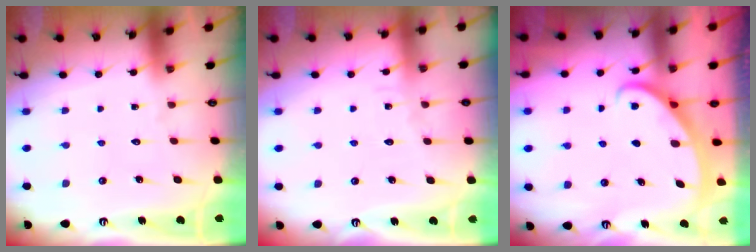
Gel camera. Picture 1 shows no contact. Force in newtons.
{"total": 4.4, "press": 4.4, "slide": 0.5}
{"total": 3.1, "press": 3.1, "slide": 0.1}